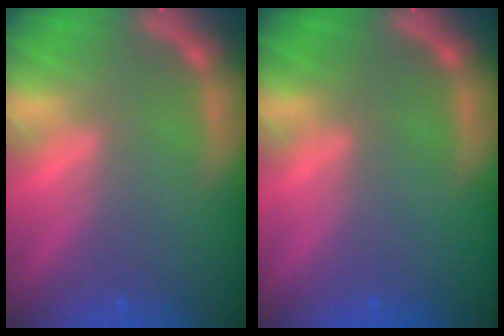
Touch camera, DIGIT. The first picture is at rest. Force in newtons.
{"total": 0.0}